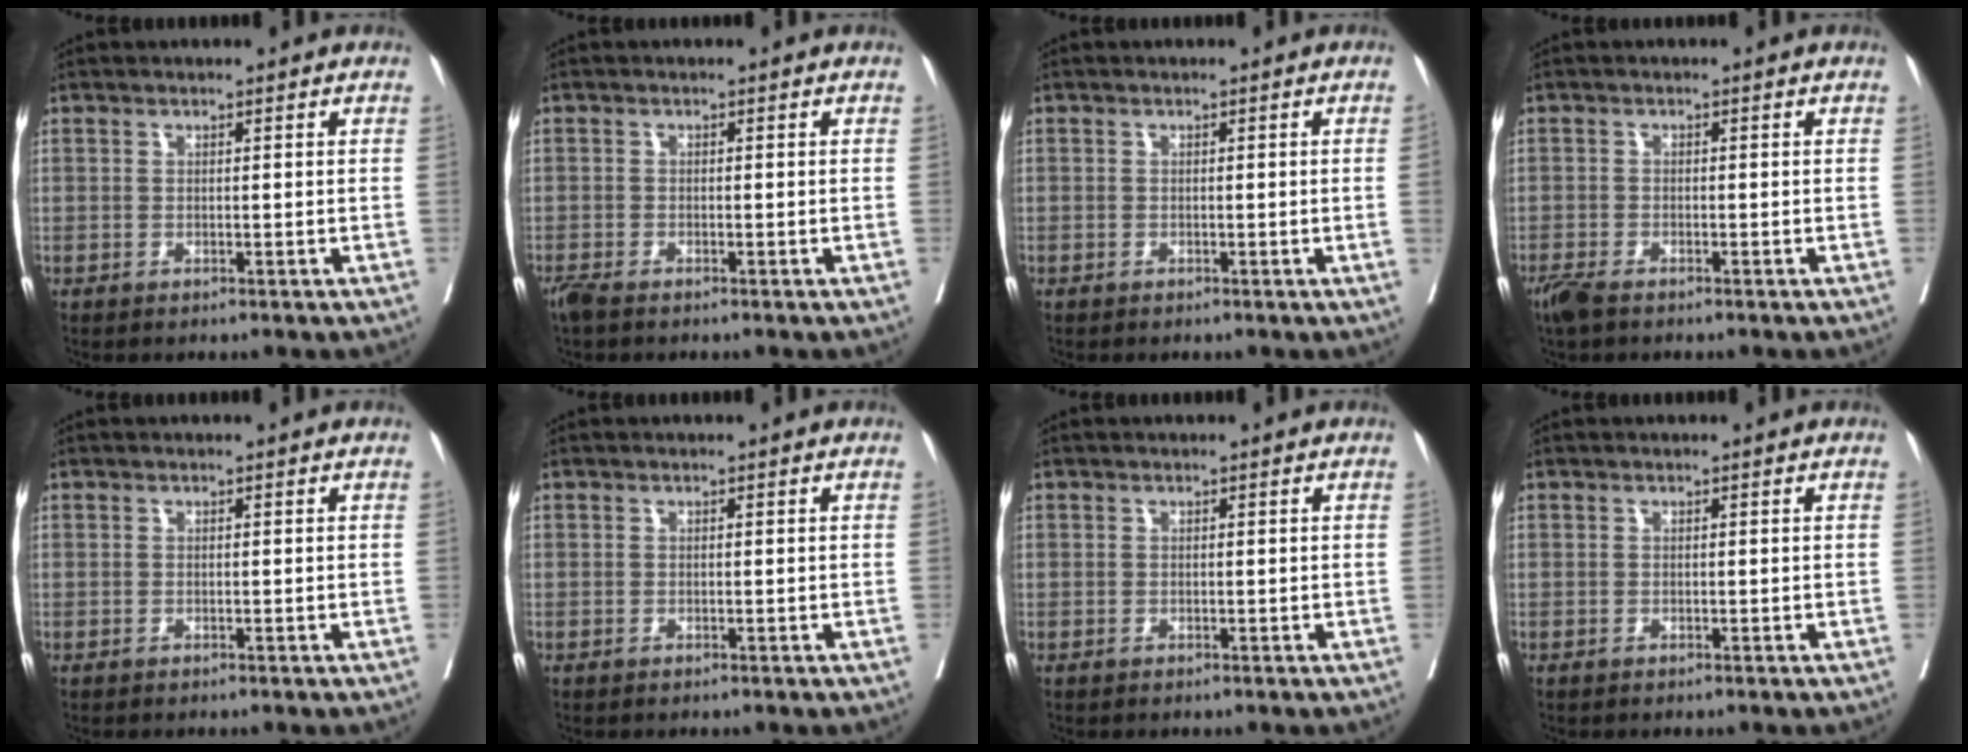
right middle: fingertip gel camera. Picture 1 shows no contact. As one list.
[{"total": 2.0, "force": [-1.7, 0.5, 1.1], "torque": [-0.027, -0.008, -0.033]}, {"total": 0.5, "force": [0.0, -0.3, 0.4], "torque": [-0.004, -0.002, 0.000]}, {"total": 3.0, "force": [-2.3, 0.9, 1.7], "torque": [-0.039, -0.008, -0.042]}, {"total": 0.0}, {"total": 0.0}, {"total": 0.0}, {"total": 0.0}]